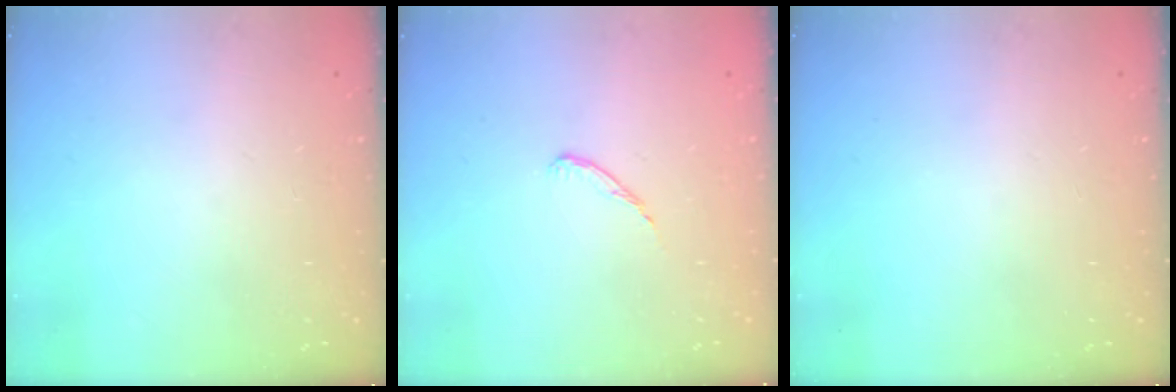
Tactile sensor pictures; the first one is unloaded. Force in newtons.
{"total": 3.6, "press": 3.6, "slide": 0.3}
{"total": 0.0}